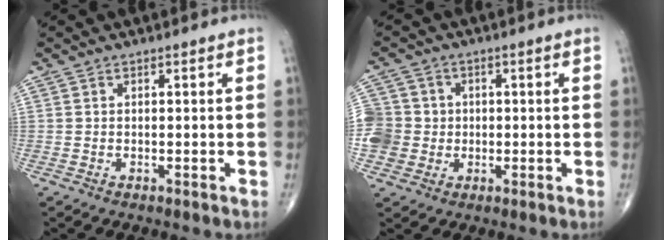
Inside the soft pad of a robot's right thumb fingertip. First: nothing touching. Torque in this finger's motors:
{"motor_torque": [-0.37, 0.13, 0.33, 0.15, 0.00]}